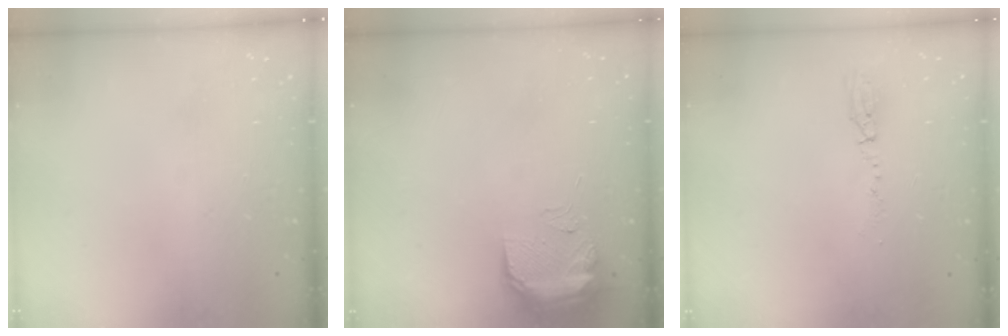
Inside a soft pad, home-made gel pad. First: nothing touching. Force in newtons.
{"total": 9.0, "press": 9.0, "slide": 0.9}
{"total": 10.5, "press": 5.2, "slide": 9.1}